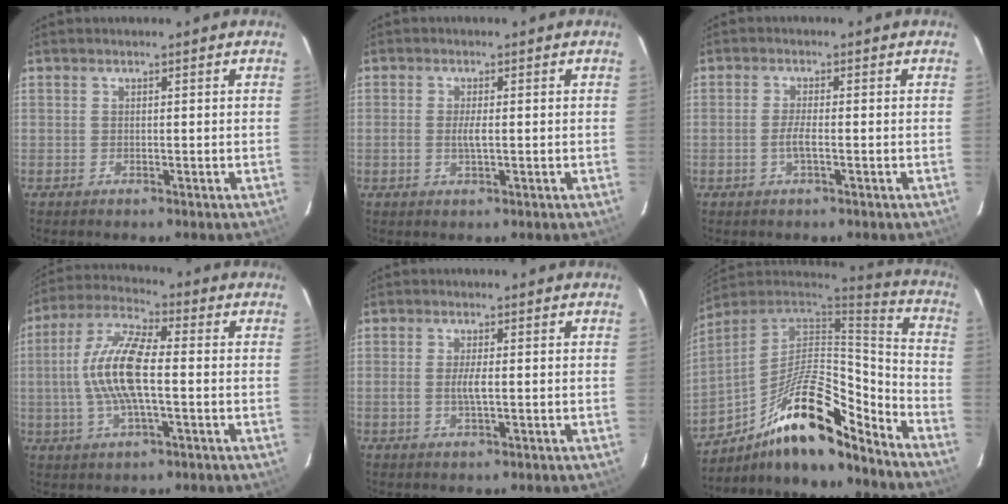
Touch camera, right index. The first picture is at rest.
{"total": 2.1, "force": [-0.2, 0.4, 2.1], "torque": [-0.040, -0.003, -0.003]}
{"total": 2.3, "force": [-0.9, 0.1, 2.1], "torque": [-0.044, -0.003, -0.016]}
{"total": 12.5, "force": [-0.8, 3.7, 12.0], "torque": [-0.246, 0.009, -0.022]}
{"total": 2.6, "force": [-0.3, 0.4, 2.6], "torque": [-0.049, -0.003, -0.005]}
{"total": 20.0, "force": [-13.1, 5.8, 13.9], "torque": [-0.246, 0.003, -0.230]}